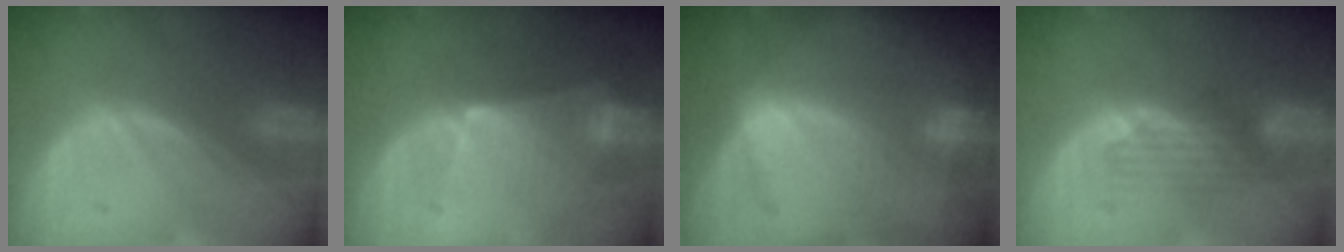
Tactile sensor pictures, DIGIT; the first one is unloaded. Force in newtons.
{"total": 6.5, "press": 5.8, "slide": 2.9}
{"total": 7.8, "press": 7.4, "slide": 2.5}
{"total": 3.9, "press": 3.7, "slide": 1.0}